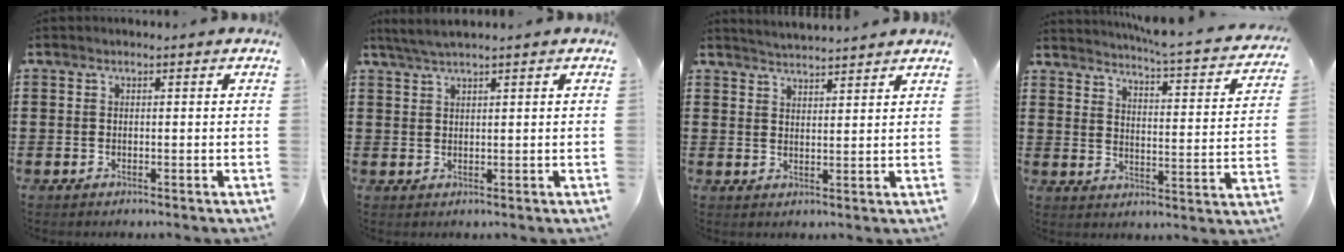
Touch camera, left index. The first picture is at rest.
{"total": 2.3, "force": [1.9, -0.1, 1.3], "torque": [-0.028, 0.003, 0.037]}
{"total": 3.0, "force": [3.0, -0.6, 0.0], "torque": [-0.009, -0.011, 0.055]}
{"total": 4.0, "force": [3.6, -0.7, 1.5], "torque": [-0.051, -0.037, 0.052]}